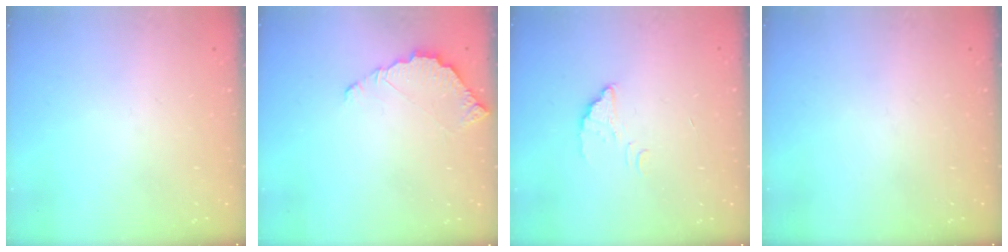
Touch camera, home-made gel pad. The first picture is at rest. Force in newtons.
{"total": 5.4, "press": 5.4, "slide": 0.4}
{"total": 2.6, "press": 2.6, "slide": 0.1}
{"total": 0.0}